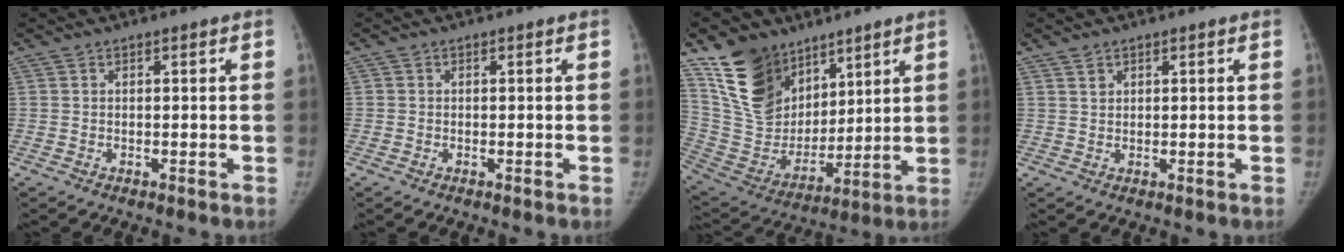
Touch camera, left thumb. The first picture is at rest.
{"total": 0.0}
{"total": 19.4, "force": [11.9, 12.4, 9.0], "torque": [-0.121, -0.062, 0.235]}
{"total": 1.1, "force": [0.8, 0.7, 0.2], "torque": [0.006, -0.012, 0.014]}